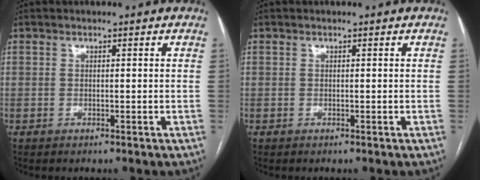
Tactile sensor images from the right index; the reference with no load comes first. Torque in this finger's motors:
{"motor_torque": [0.10, 0.02, -0.09, 0.00]}